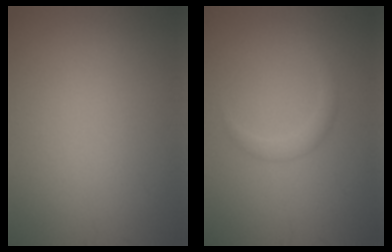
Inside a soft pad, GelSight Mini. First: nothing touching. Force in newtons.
{"total": 1.5, "press": 1.5, "slide": 0.1}